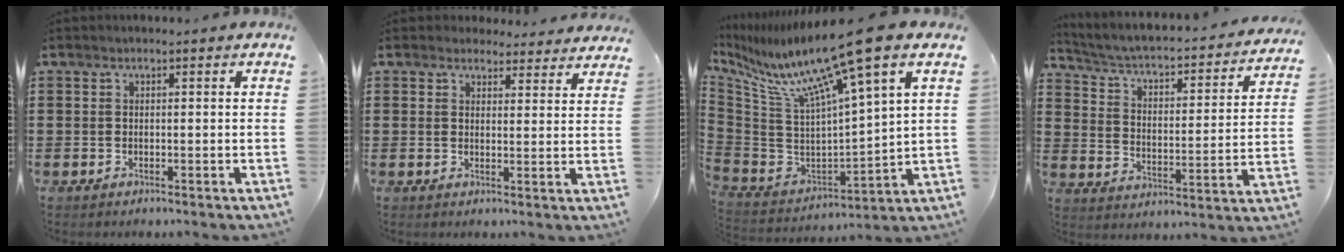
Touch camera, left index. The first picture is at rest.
{"total": 3.7, "force": [3.5, 1.1, 0.5], "torque": [-0.014, -0.013, 0.065]}
{"total": 13.1, "force": [8.5, -0.1, 9.9], "torque": [-0.223, -0.063, 0.128]}
{"total": 2.6, "force": [1.9, 0.6, 1.7], "torque": [-0.048, -0.029, 0.020]}